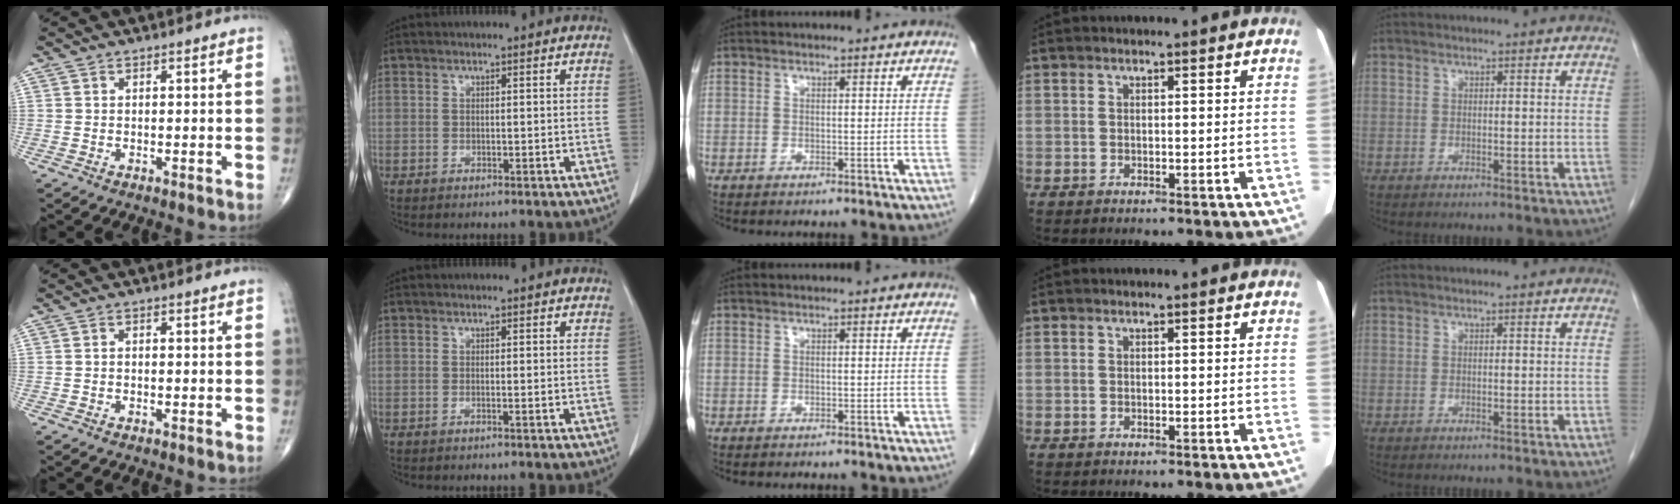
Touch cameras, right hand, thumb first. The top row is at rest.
{"thumb": {"total": 0.5, "force": [-0.2, 0.3, 0.4], "torque": [-0.007, 0.003, -0.005]}, "middle": {"total": 0.7, "force": [-0.6, 0.3, 0.3], "torque": [-0.011, 0.000, -0.008]}}